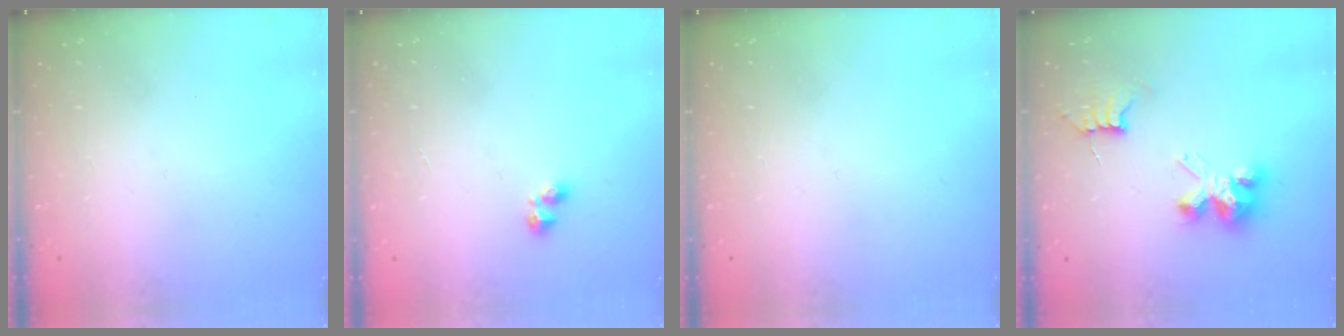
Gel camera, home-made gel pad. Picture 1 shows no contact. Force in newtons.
{"total": 2.2, "press": 2.1, "slide": 0.7}
{"total": 0.0}
{"total": 7.5, "press": 7.5, "slide": 0.6}